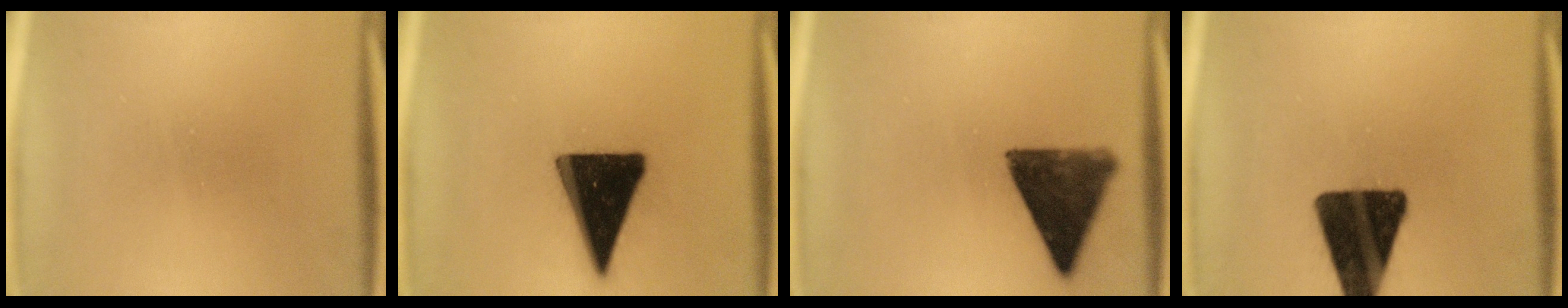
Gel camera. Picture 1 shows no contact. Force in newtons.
{"total": 19.1}
{"total": 11.1}
{"total": 17.1}